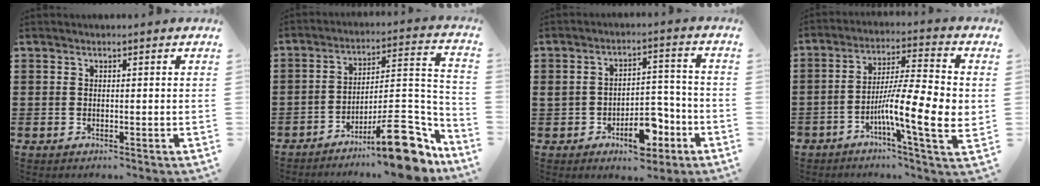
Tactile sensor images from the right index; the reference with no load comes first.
{"total": 15.1, "force": [-10.3, 3.9, 10.3], "torque": [-0.115, 0.043, -0.175]}
{"total": 8.6, "force": [-4.2, 4.5, 6.1], "torque": [-0.085, 0.020, -0.069]}
{"total": 11.7, "force": [-2.6, 2.0, 11.2], "torque": [-0.199, -0.012, -0.050]}